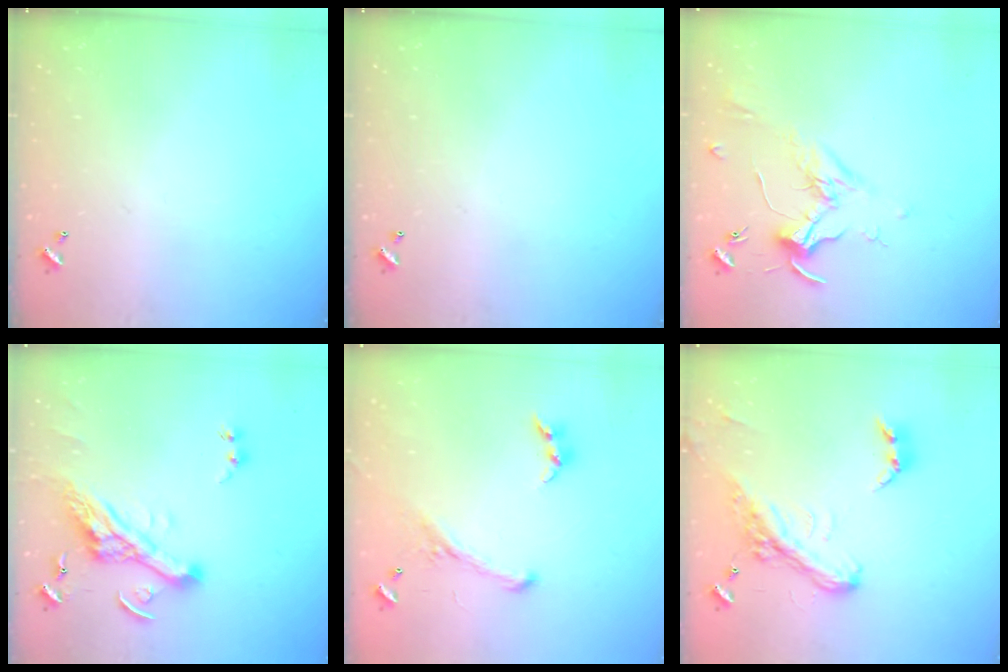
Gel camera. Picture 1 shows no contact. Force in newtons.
{"total": 0.0}
{"total": 1.6, "press": 1.4, "slide": 0.8}
{"total": 9.9, "press": 9.7, "slide": 1.9}
{"total": 1.1, "press": 0.0, "slide": 1.1}
{"total": 6.3, "press": 6.0, "slide": 1.8}